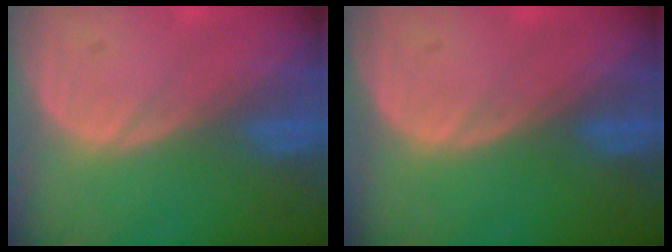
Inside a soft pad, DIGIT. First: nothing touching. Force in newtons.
{"total": 0.0}